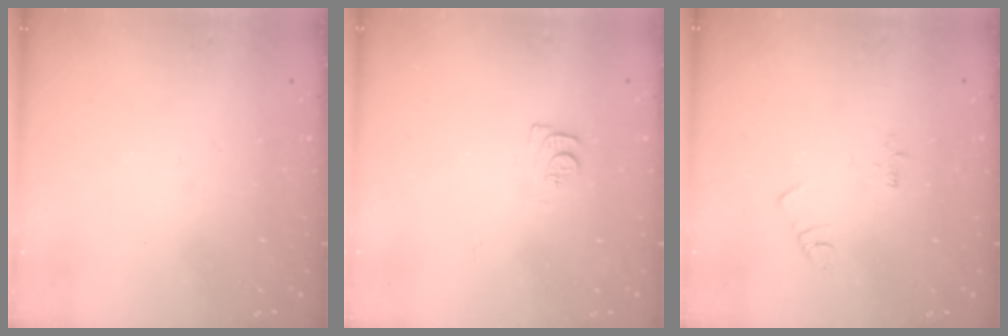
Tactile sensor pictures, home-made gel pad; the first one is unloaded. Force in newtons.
{"total": 7.0, "press": 7.0, "slide": 0.6}
{"total": 2.1, "press": 2.1, "slide": 0.4}